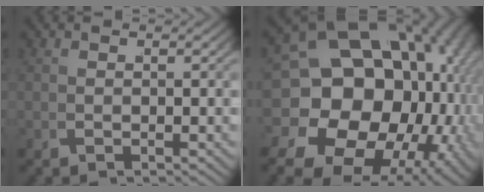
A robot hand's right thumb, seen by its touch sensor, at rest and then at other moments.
{"total": 27.4, "force": [1.1, 20.0, 18.7], "torque": [-0.317, -0.035, 0.015]}